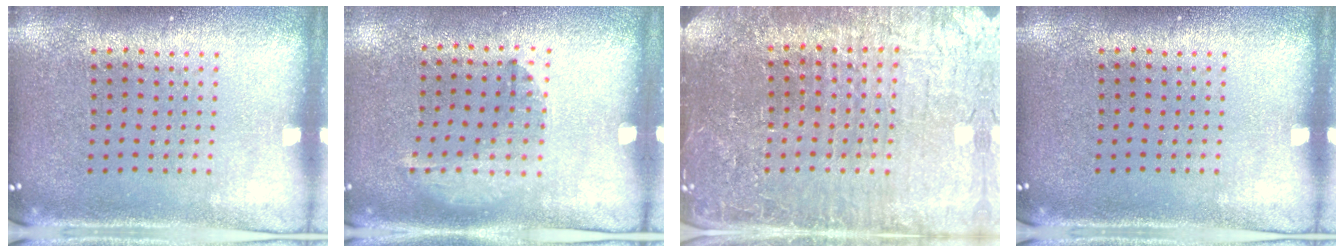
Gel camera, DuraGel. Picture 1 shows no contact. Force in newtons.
{"total": 1.3, "press": 0.9, "slide": 1.0}
{"total": 4.7, "press": 4.4, "slide": 1.6}
{"total": 0.0}